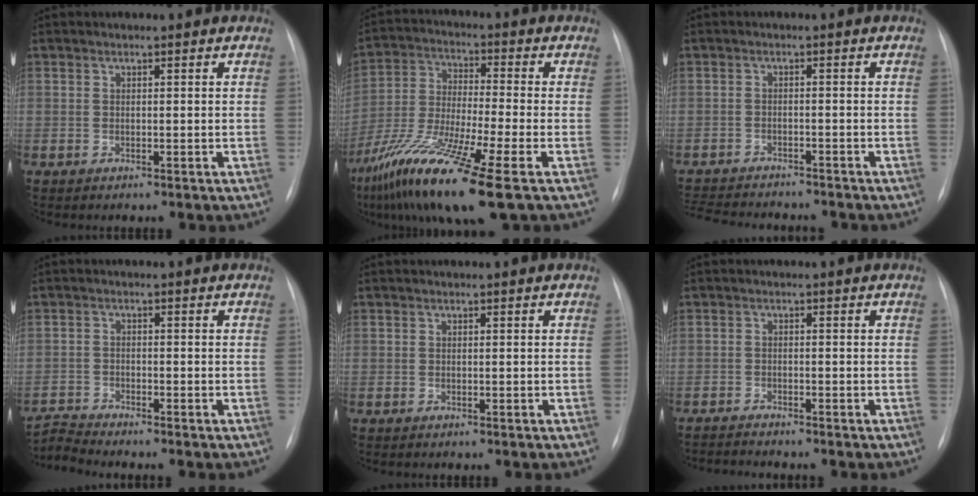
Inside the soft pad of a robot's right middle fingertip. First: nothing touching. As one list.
[{"total": 15.8, "force": [-9.1, 0.3, 12.9], "torque": [-0.276, -0.050, -0.169]}, {"total": 12.3, "force": [-11.3, 2.3, 4.2], "torque": [-0.085, -0.006, -0.158]}, {"total": 3.4, "force": [-3.0, -1.4, -0.8], "torque": [0.009, -0.016, -0.059]}, {"total": 0.0}, {"total": 2.7, "force": [-2.7, -0.6, 0.2], "torque": [-0.001, -0.012, -0.044]}]